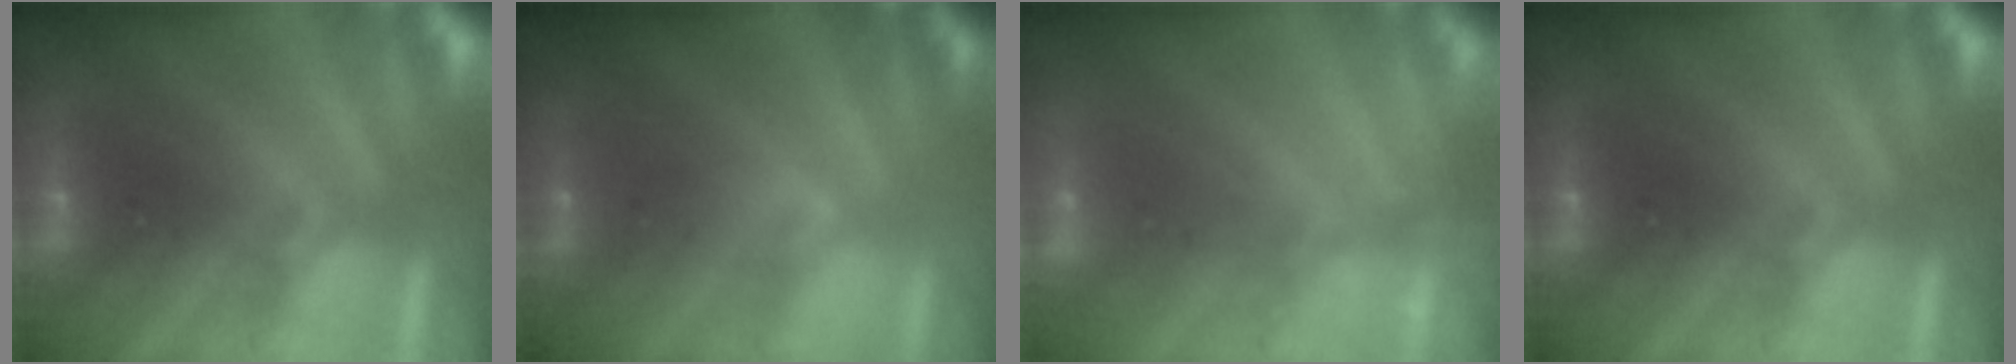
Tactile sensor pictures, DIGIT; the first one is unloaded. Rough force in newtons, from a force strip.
{"total": 2.4}
{"total": 2.4}
{"total": 0.0}